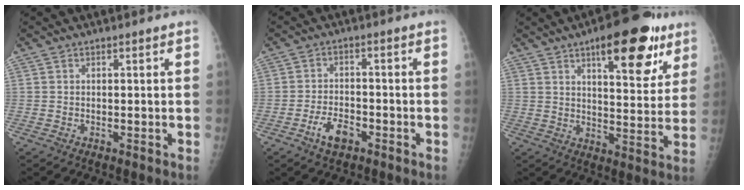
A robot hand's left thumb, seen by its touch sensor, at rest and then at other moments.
{"total": 5.4, "force": [-3.0, 2.8, 3.5], "torque": [-0.059, 0.018, -0.052]}
{"total": 17.2, "force": [9.4, 6.5, 12.9], "torque": [-0.133, -0.035, 0.130]}